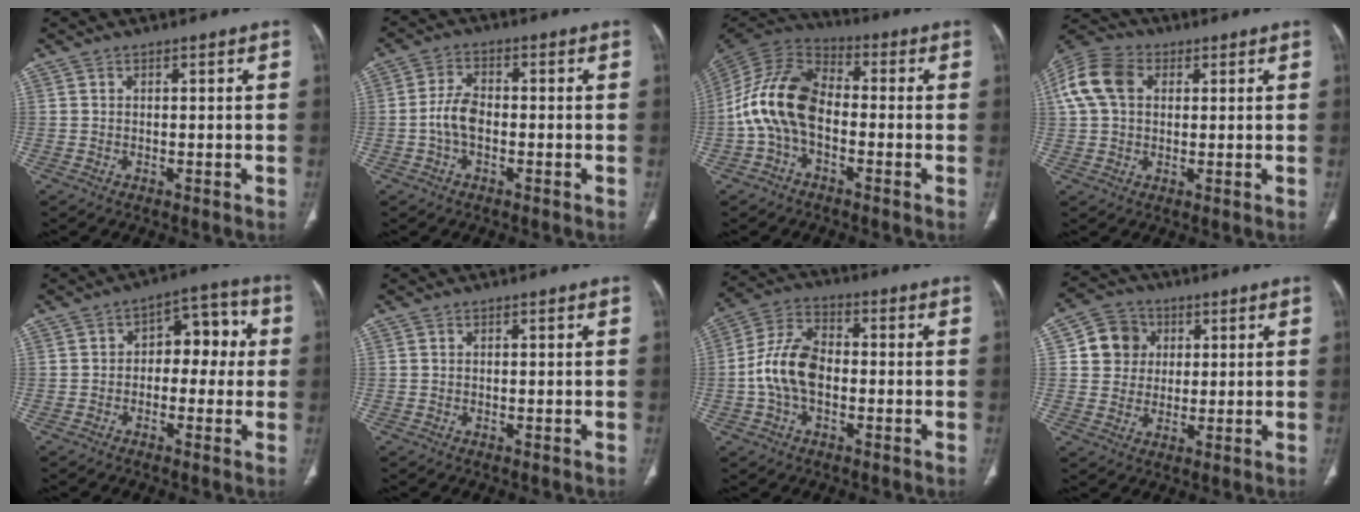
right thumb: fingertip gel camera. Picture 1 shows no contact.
{"total": 5.1, "force": [-1.2, 2.9, 4.1], "torque": [-0.081, 0.017, -0.027]}
{"total": 14.2, "force": [-2.4, 8.7, 10.9], "torque": [-0.213, 0.037, -0.055]}
{"total": 12.1, "force": [3.0, 8.6, 7.9], "torque": [-0.164, 0.025, 0.052]}
{"total": 9.1, "force": [0.3, 5.8, 7.0], "torque": [-0.048, 0.038, -0.006]}
{"total": 0.0}
{"total": 10.7, "force": [-1.6, 6.7, 8.2], "torque": [-0.160, 0.032, -0.038]}
{"total": 9.7, "force": [2.3, 8.9, 3.1], "torque": [-0.032, 0.004, 0.034]}